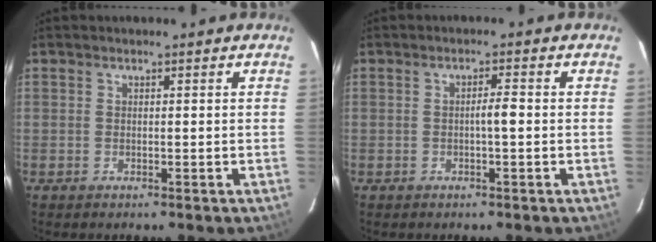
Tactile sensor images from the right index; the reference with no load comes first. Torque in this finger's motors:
{"motor_torque": [0.41, 0.14, 0.06, 0.05]}